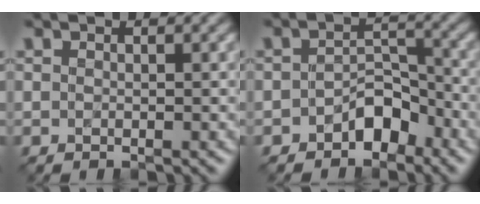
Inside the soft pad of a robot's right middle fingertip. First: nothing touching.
{"total": 2.9, "force": [-1.9, 1.6, 1.5], "torque": [-0.016, 0.015, -0.031]}